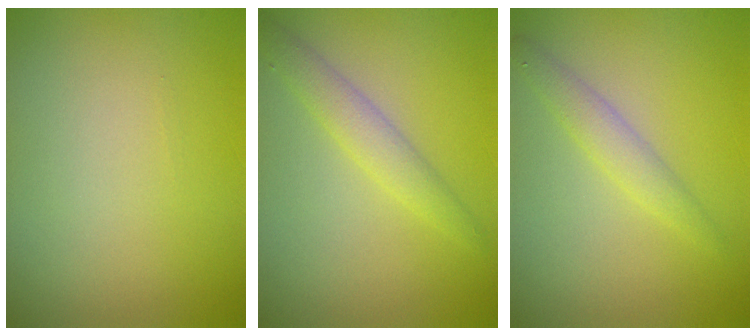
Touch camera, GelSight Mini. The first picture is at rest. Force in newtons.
{"total": 2.4, "press": 2.4, "slide": 0.1}
{"total": 2.0, "press": 2.0, "slide": 0.1}